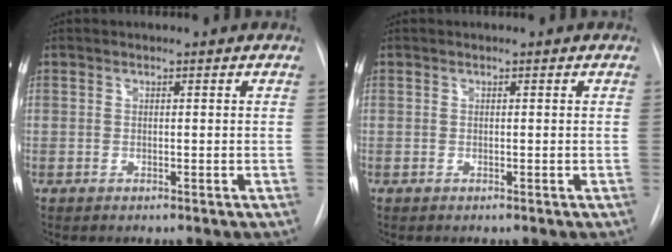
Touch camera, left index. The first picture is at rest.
{"total": 0.0}